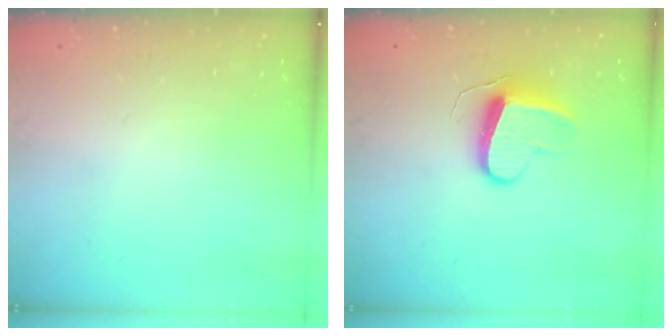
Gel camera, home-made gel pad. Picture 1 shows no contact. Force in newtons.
{"total": 9.3, "press": 9.3, "slide": 0.1}